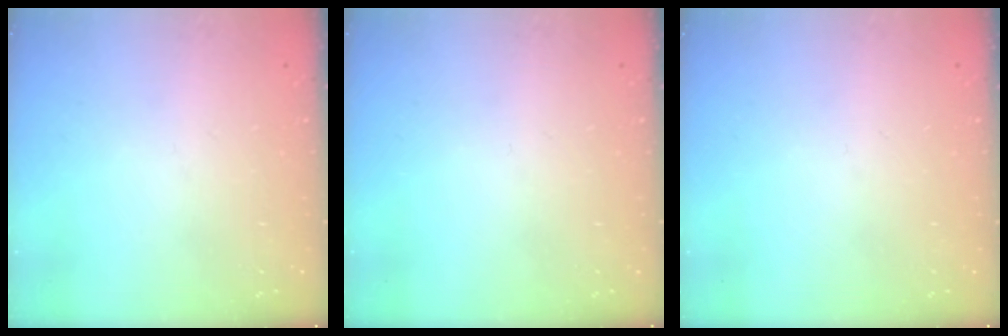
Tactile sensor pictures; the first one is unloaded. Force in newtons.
{"total": 0.0}
{"total": 0.0}